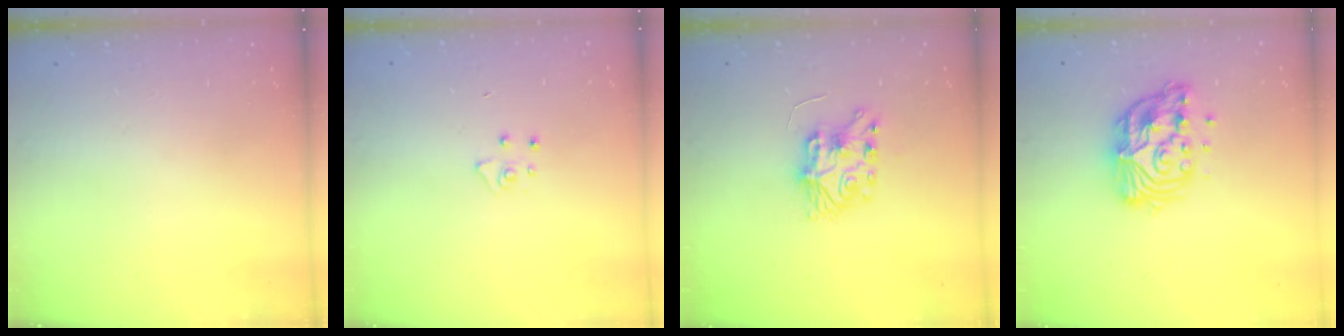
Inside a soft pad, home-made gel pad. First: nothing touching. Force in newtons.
{"total": 4.4, "press": 4.4, "slide": 0.3}
{"total": 7.5, "press": 7.5, "slide": 0.3}
{"total": 12.7, "press": 12.6, "slide": 1.0}